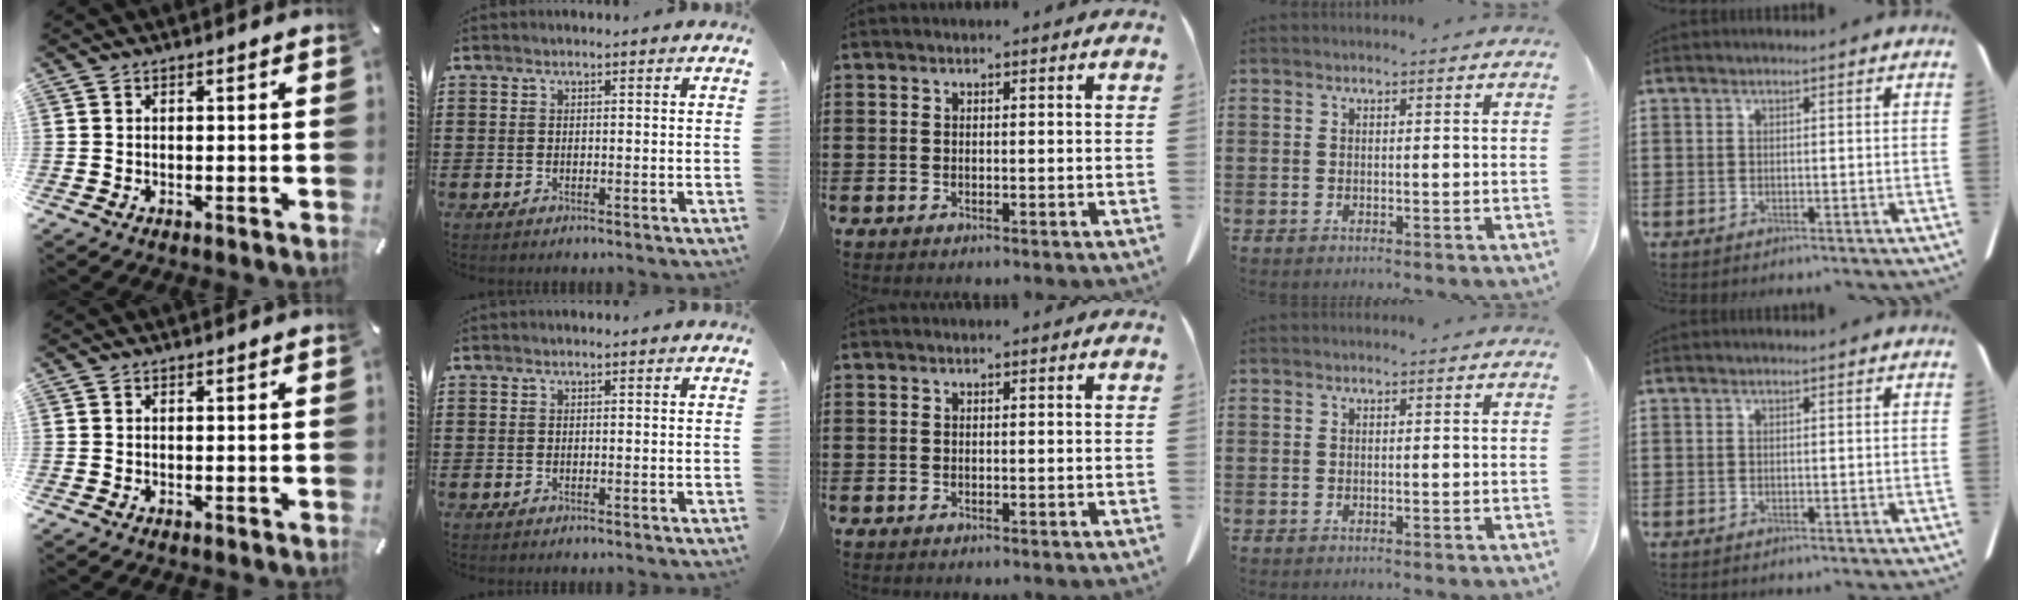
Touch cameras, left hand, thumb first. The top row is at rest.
{}